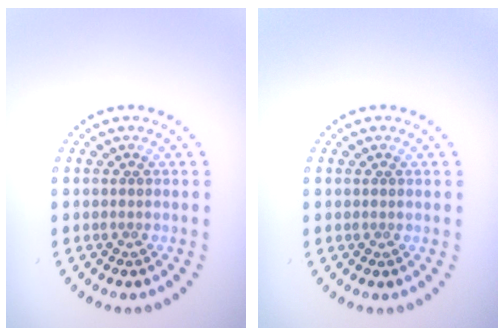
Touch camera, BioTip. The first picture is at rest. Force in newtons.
{"total": 0.0}